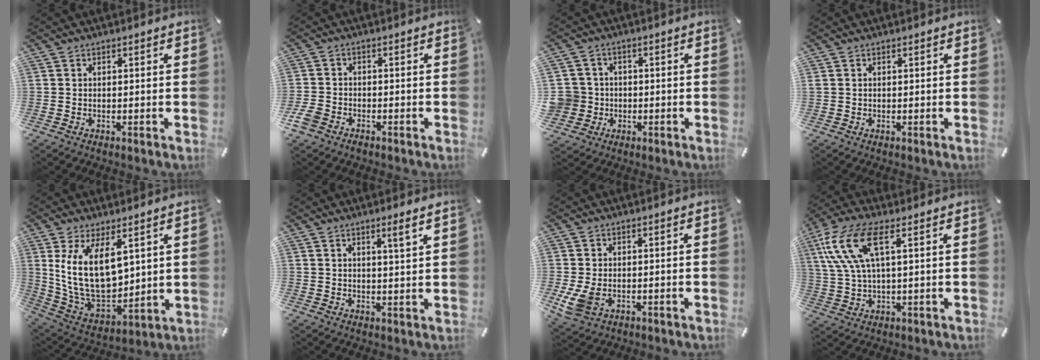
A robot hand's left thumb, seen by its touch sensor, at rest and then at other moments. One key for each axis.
{"total": 3.5, "fx": -2.3, "fy": 2.2, "fz": 1.4, "tx": -0.042, "ty": 0.005, "tz": -0.048}
{"total": 6.3, "fx": -0.6, "fy": 6.3, "fz": 0.5, "tx": -0.033, "ty": 0.009, "tz": -0.010}
{"total": 0.0}
{"total": 16.3, "fx": 5.2, "fy": 9.8, "fz": 12.0, "tx": -0.242, "ty": -0.040, "tz": 0.095}
{"total": 3.7, "fx": 2.2, "fy": -0.1, "fz": 3.0, "tx": -0.053, "ty": -0.006, "tz": 0.034}
{"total": 5.1, "fx": -1.1, "fy": 3.7, "fz": 3.4, "tx": -0.090, "ty": -0.003, "tz": -0.023}
{"total": 12.6, "fx": 4.7, "fy": 4.7, "fz": 10.6, "tx": -0.241, "ty": -0.006, "tz": 0.085}